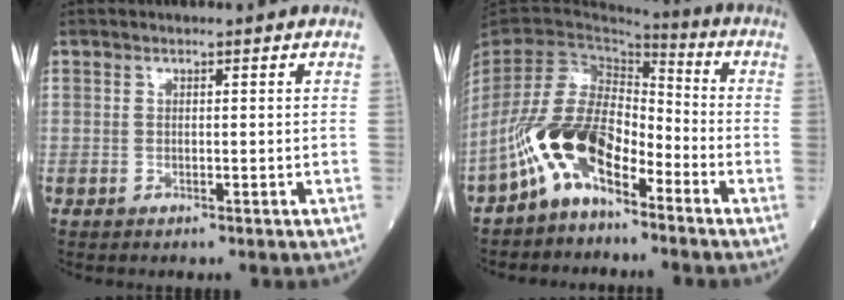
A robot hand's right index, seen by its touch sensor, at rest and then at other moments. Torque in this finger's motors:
{"motor_torque": [1.25, -0.89, 0.60, 0.21]}